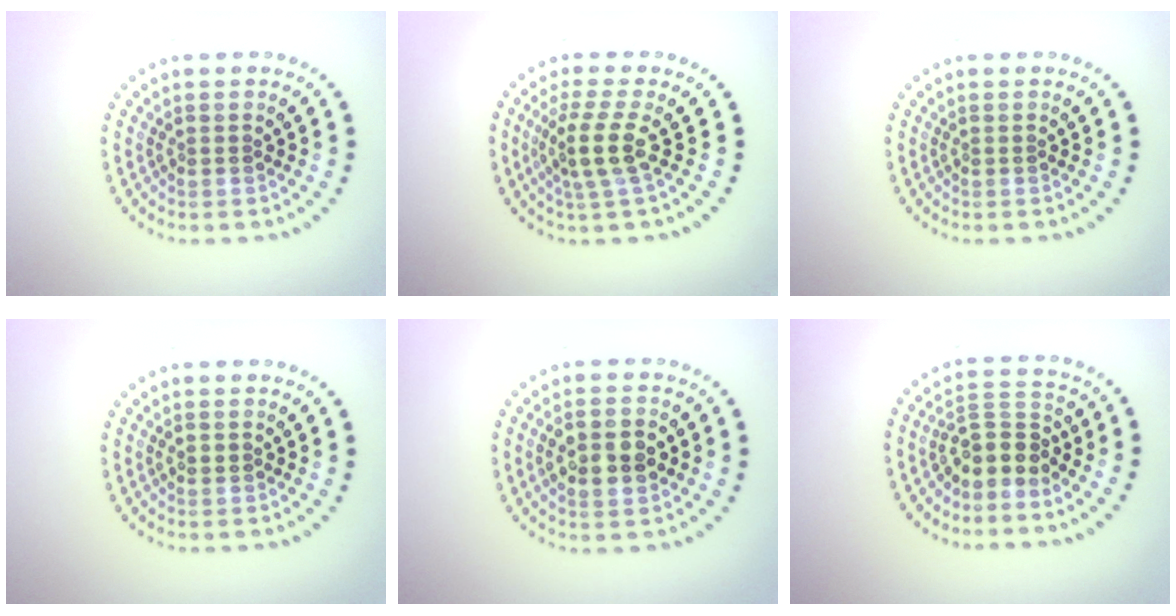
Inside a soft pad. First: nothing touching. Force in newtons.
{"total": 3.3, "press": 2.6, "slide": 2.0}
{"total": 0.0}
{"total": 0.9, "press": 0.9, "slide": 0.1}
{"total": 3.7, "press": 3.7, "slide": 0.5}
{"total": 3.4, "press": 2.9, "slide": 1.8}